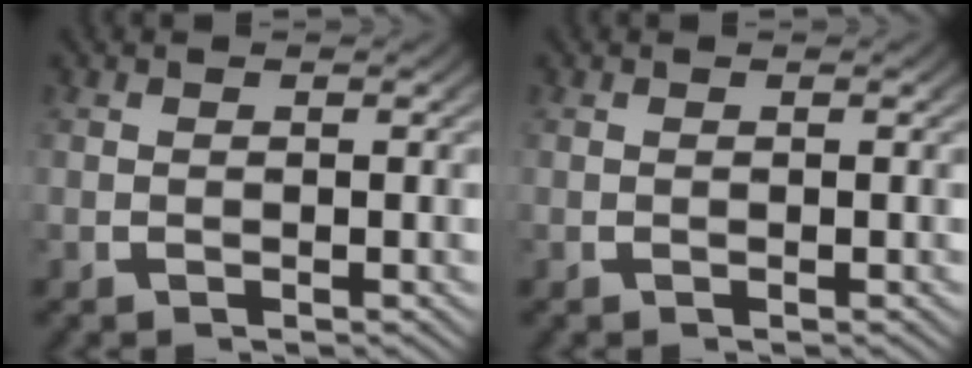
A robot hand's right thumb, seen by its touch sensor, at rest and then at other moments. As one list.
[{"total": 0.0}]